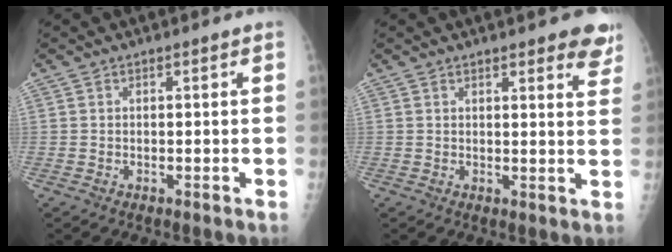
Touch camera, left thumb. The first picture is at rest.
{"total": 6.7, "force": [4.9, 2.1, 4.1], "torque": [-0.022, -0.022, 0.048]}